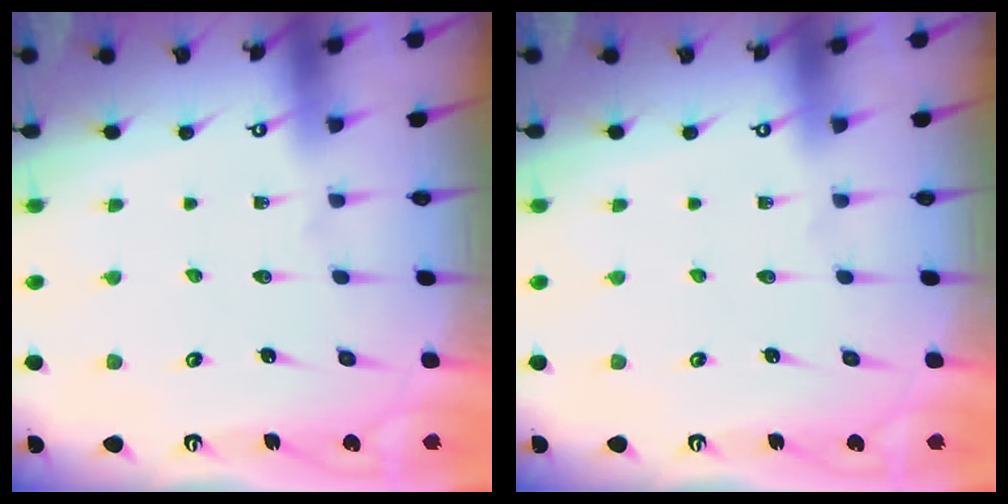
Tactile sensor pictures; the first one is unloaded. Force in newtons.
{"total": 0.0}